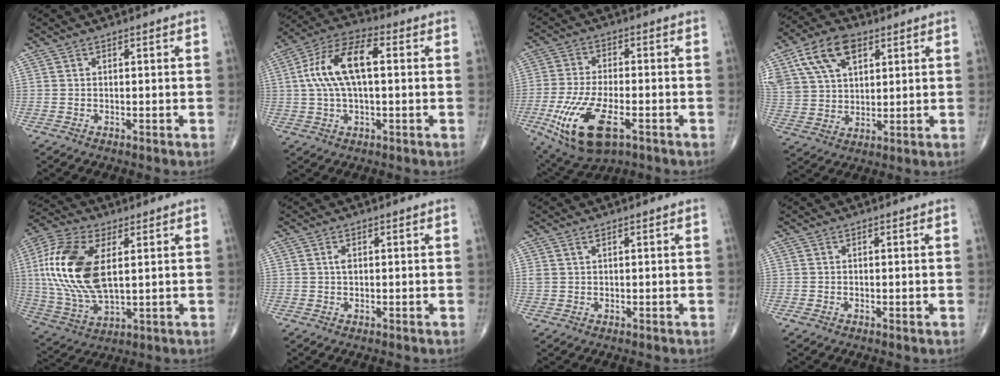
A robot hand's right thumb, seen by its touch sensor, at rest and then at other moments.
{"total": 13.4, "force": [1.7, 6.1, 11.8], "torque": [-0.235, 0.035, 0.027]}
{"total": 15.2, "force": [-6.1, 6.6, 12.3], "torque": [-0.249, 0.003, -0.099]}
{"total": 13.8, "force": [6.6, 8.3, 8.9], "torque": [-0.155, -0.006, 0.125]}
{"total": 19.8, "force": [3.6, 10.0, 16.7], "torque": [-0.359, -0.008, 0.067]}
{"total": 1.4, "force": [0.3, 0.8, 1.1], "torque": [-0.019, 0.001, 0.005]}
{"total": 1.6, "force": [0.9, 0.8, 1.0], "torque": [-0.025, 0.007, 0.024]}
{"total": 0.8, "force": [-0.3, 0.5, 0.6], "torque": [-0.014, 0.000, -0.005]}